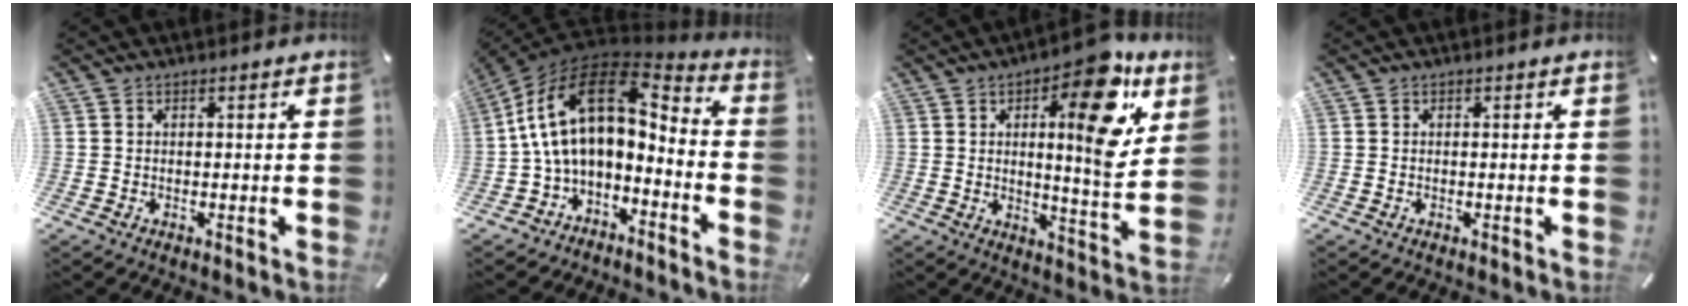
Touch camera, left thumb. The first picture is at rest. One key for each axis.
{"total": 18.1, "fx": 2.4, "fy": 11.0, "fz": 14.2, "tx": -0.298, "ty": -0.017, "tz": 0.045}
{"total": 17.2, "fx": 7.2, "fy": 5.2, "fz": 14.7, "tx": -0.186, "ty": -0.046, "tz": 0.100}
{"total": 0.0}